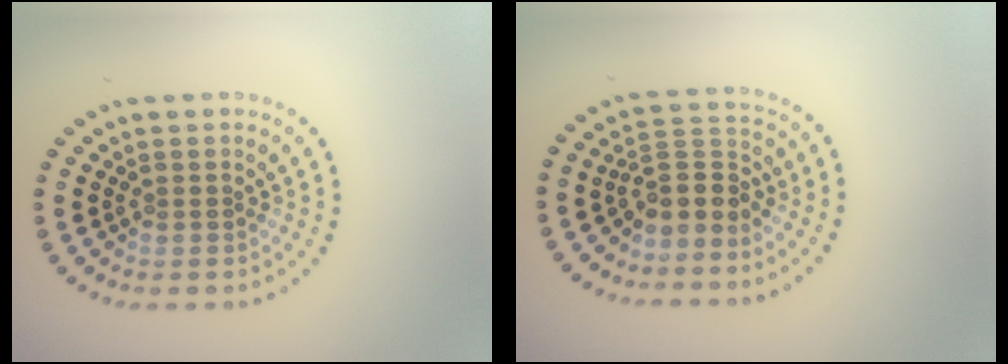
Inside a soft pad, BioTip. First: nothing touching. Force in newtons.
{"total": 3.0, "press": 2.3, "slide": 2.0}